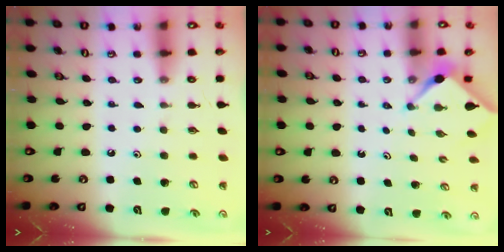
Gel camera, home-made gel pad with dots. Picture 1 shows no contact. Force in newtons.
{"total": 2.9, "press": 2.9, "slide": 0.2}